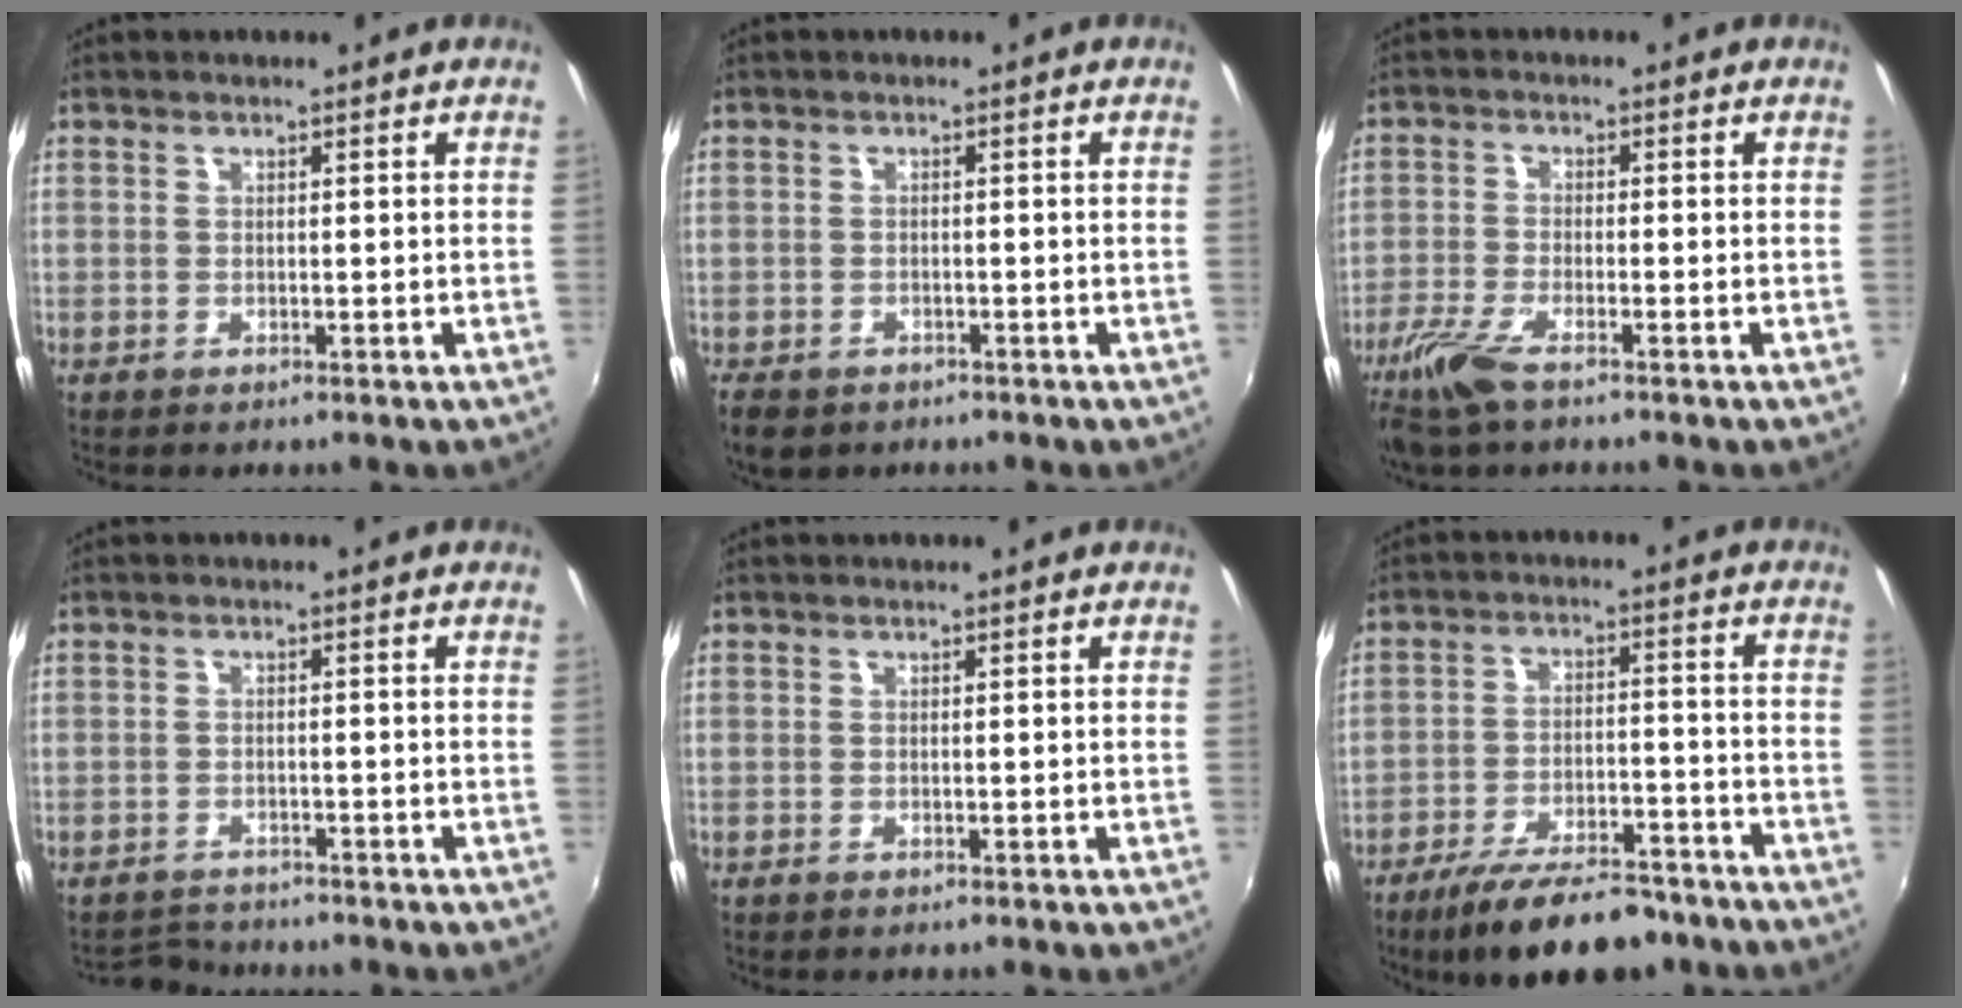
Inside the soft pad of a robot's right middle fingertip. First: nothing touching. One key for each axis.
{"total": 5.8, "fx": -3.8, "fy": 3.5, "fz": 2.6, "tx": -0.068, "ty": -0.019, "tz": -0.061}
{"total": 7.3, "fx": -5.1, "fy": 1.8, "fz": 4.9, "tx": -0.125, "ty": -0.020, "tz": -0.104}
{"total": 3.5, "fx": -3.3, "fy": 0.9, "fz": -0.1, "tx": -0.012, "ty": 0.000, "tz": -0.062}
{"total": 0.0}
{"total": 16.0, "fx": -12.8, "fy": 4.9, "fz": 8.3, "tx": -0.158, "ty": -0.018, "tz": -0.192}